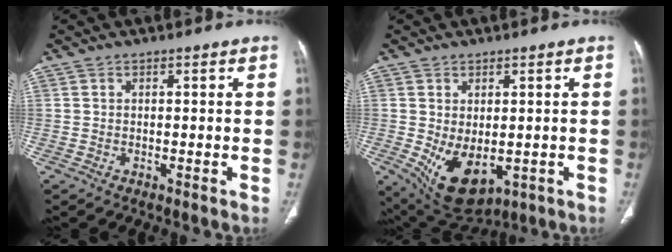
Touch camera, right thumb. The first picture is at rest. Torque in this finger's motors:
{"motor_torque": [-0.46, 0.89, -0.23, 0.05, 0.25]}